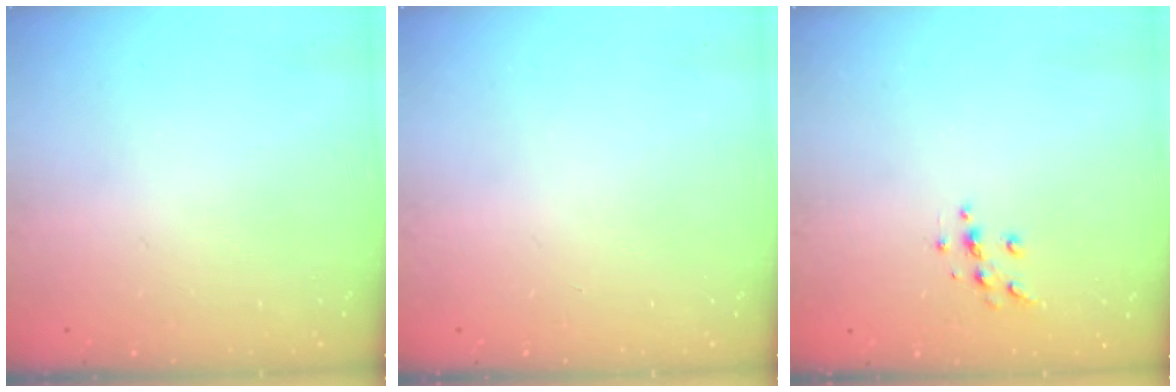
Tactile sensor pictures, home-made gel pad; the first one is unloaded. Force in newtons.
{"total": 0.0}
{"total": 5.0, "press": 4.8, "slide": 1.2}